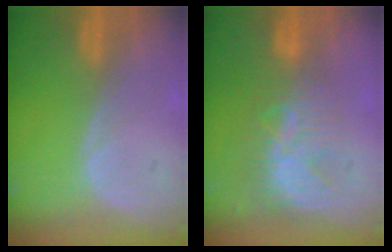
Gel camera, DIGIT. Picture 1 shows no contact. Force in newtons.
{"total": 8.9, "press": 7.7, "slide": 4.6}